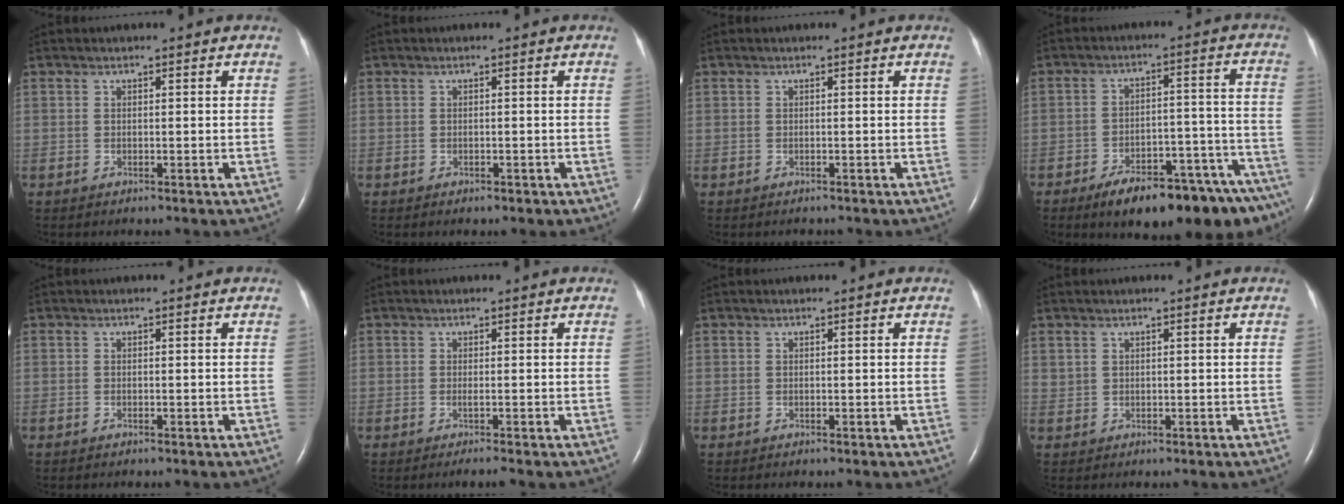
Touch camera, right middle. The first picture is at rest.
{"total": 0.8, "force": [-0.5, 0.4, 0.4], "torque": [-0.010, -0.001, -0.004]}
{"total": 0.5, "force": [-0.5, 0.1, 0.0], "torque": [-0.008, -0.002, -0.008]}
{"total": 18.4, "force": [-14.5, 3.9, 10.7], "torque": [-0.078, 0.034, -0.200]}
{"total": 0.0}
{"total": 1.3, "force": [-0.9, -0.7, 0.7], "torque": [-0.009, 0.001, -0.019]}
{"total": 0.0}
{"total": 0.7, "force": [0.5, 0.5, 0.1], "torque": [0.004, 0.007, 0.011]}